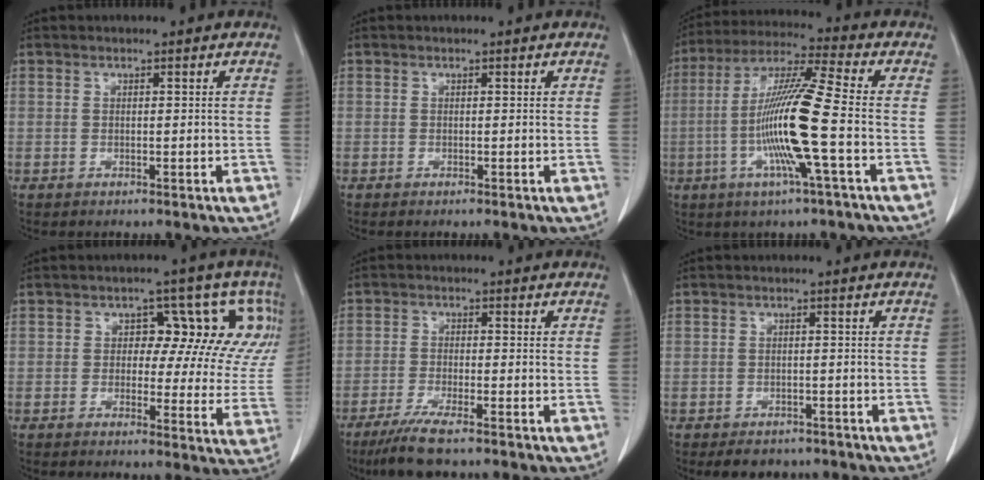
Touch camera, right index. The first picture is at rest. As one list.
[{"total": 0.0}, {"total": 14.3, "force": [-2.9, -0.8, 13.9], "torque": [-0.276, -0.005, -0.066]}, {"total": 13.0, "force": [4.1, 7.2, 10.0], "torque": [-0.097, 0.023, 0.037]}, {"total": 6.2, "force": [-4.6, 0.4, 4.2], "torque": [-0.085, -0.017, -0.080]}, {"total": 4.7, "force": [-3.8, 2.5, 1.3], "torque": [-0.012, 0.003, -0.049]}]